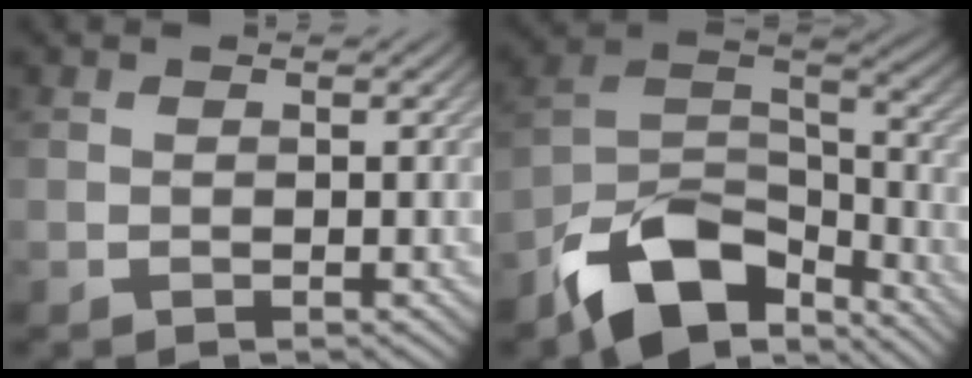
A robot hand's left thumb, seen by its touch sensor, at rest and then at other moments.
{"total": 13.5, "force": [-8.9, 6.6, 7.6], "torque": [-0.145, -0.010, -0.176]}